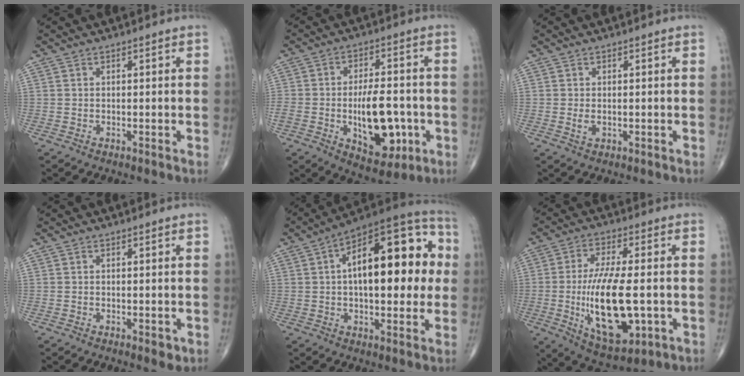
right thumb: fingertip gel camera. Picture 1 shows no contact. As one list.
[{"total": 15.1, "force": [-3.4, 7.9, 12.4], "torque": [-0.169, 0.017, -0.037]}, {"total": 1.5, "force": [-0.1, 0.9, 1.1], "torque": [-0.020, -0.002, 0.001]}, {"total": 1.7, "force": [-0.6, 0.8, 1.4], "torque": [-0.015, -0.001, -0.006]}, {"total": 24.0, "force": [3.2, 11.1, 21.0], "torque": [-0.277, 0.030, 0.035]}, {"total": 17.7, "force": [-2.6, 7.3, 15.9], "torque": [-0.281, -0.003, -0.029]}]